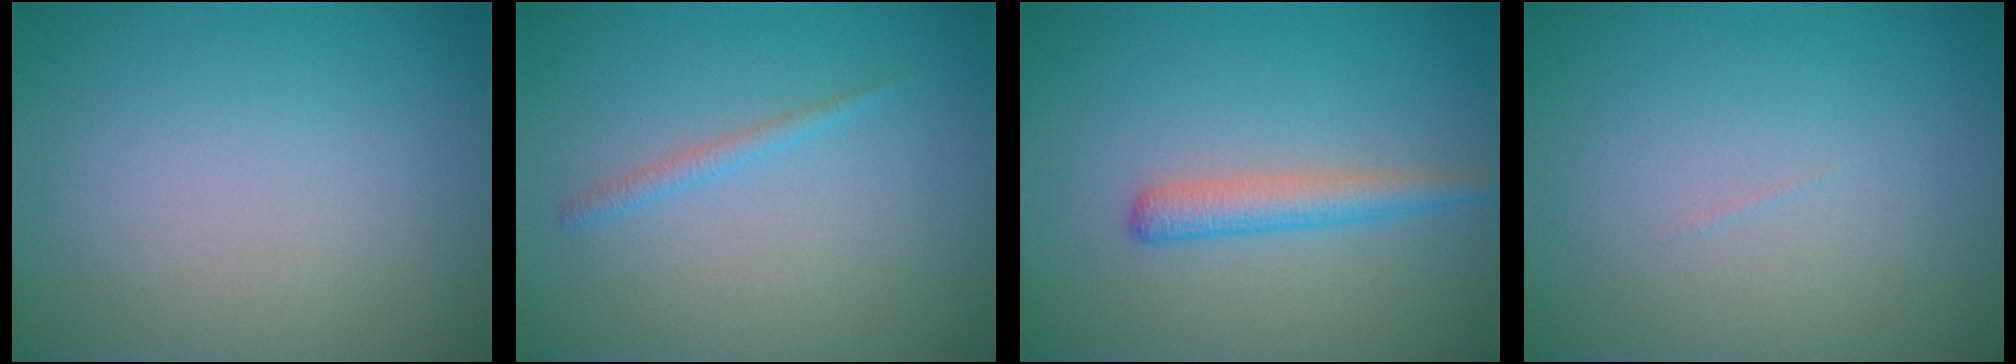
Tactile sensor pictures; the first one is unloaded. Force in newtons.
{"total": 1.0, "press": 1.0, "slide": 0.1}
{"total": 2.5, "press": 2.5, "slide": 0.1}
{"total": 0.0}